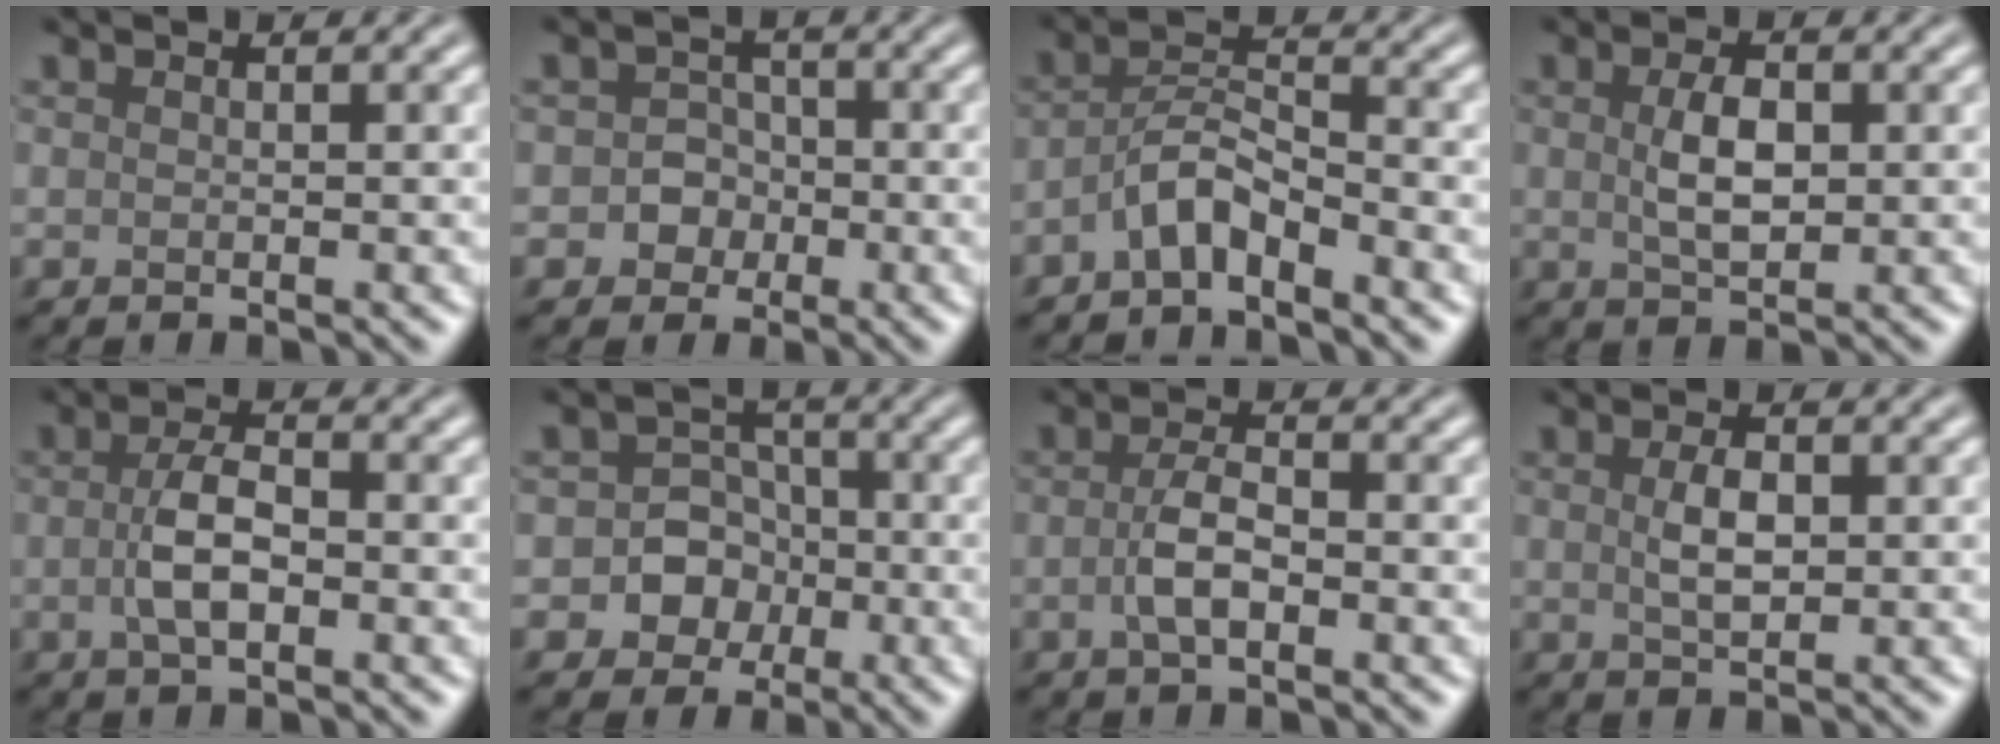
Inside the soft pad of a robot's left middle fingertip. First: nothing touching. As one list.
[{"total": 2.6, "force": [-0.6, 2.4, 0.7], "torque": [0.013, 0.001, -0.022]}, {"total": 3.3, "force": [-2.3, 1.1, 2.2], "torque": [-0.039, 0.014, -0.051]}, {"total": 3.5, "force": [0.3, 1.8, 2.9], "torque": [-0.065, 0.000, 0.008]}, {"total": 3.5, "force": [-0.6, 1.5, 3.1], "torque": [-0.061, 0.003, -0.015]}, {"total": 5.0, "force": [-1.4, 4.6, 1.4], "torque": [0.010, 0.015, -0.040]}, {"total": 2.9, "force": [-0.8, 1.2, 2.5], "torque": [-0.052, 0.002, -0.020]}, {"total": 2.7, "force": [0.3, 1.4, 2.3], "torque": [-0.052, 0.000, 0.006]}]